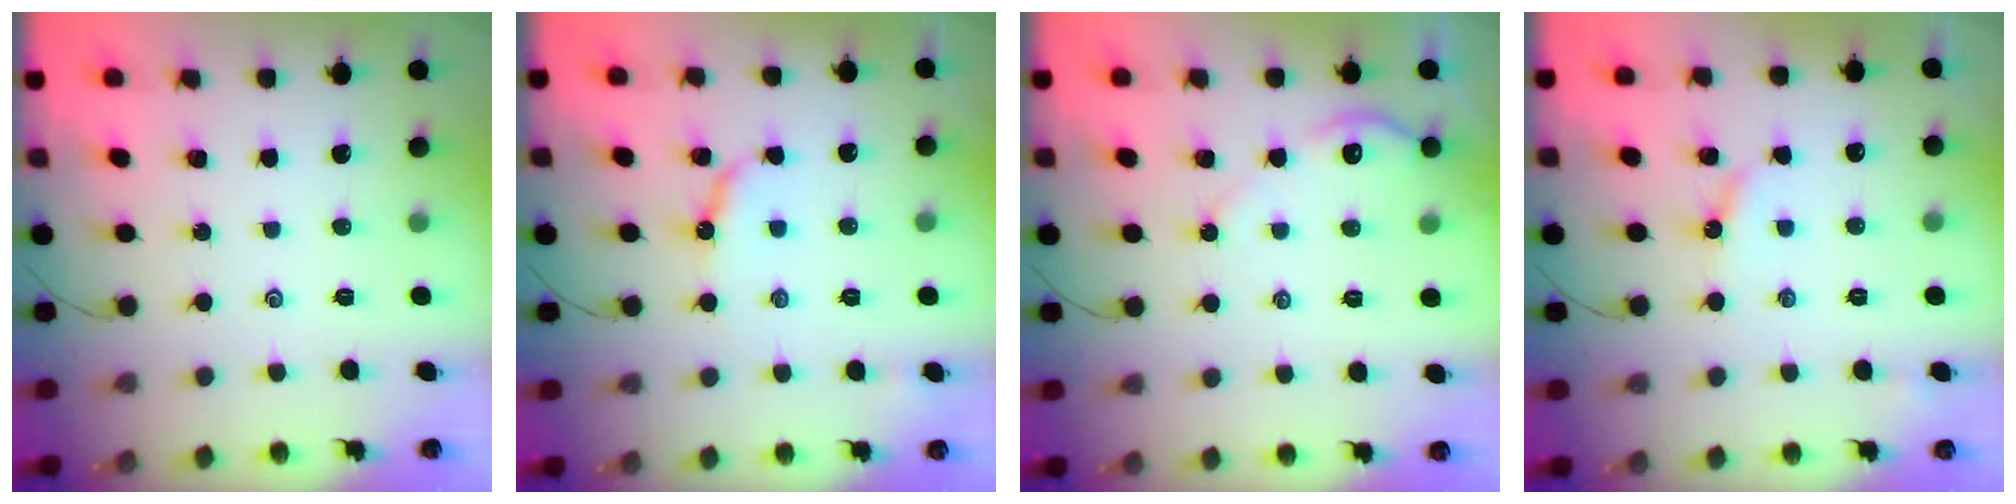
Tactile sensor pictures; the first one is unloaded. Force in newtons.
{"total": 6.1, "press": 6.1, "slide": 0.4}
{"total": 5.3, "press": 5.2, "slide": 0.5}
{"total": 3.3, "press": 3.3, "slide": 0.3}